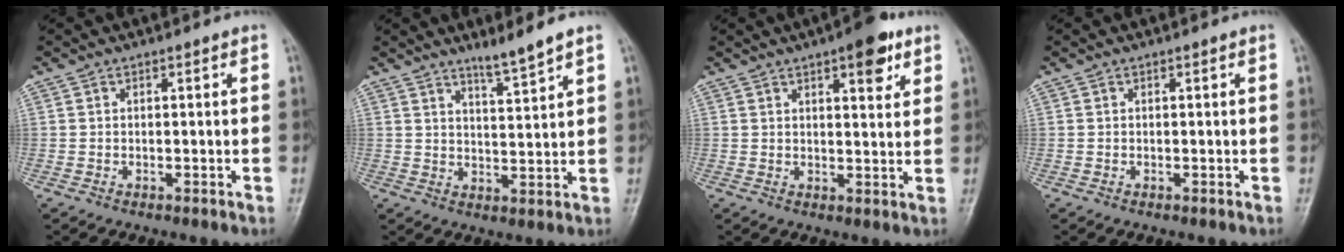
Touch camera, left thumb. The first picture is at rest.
{"total": 5.0, "force": [4.1, -0.4, 2.9], "torque": [-0.048, -0.039, 0.075]}
{"total": 7.6, "force": [4.2, 2.7, 5.7], "torque": [-0.057, -0.016, 0.052]}
{"total": 0.0}